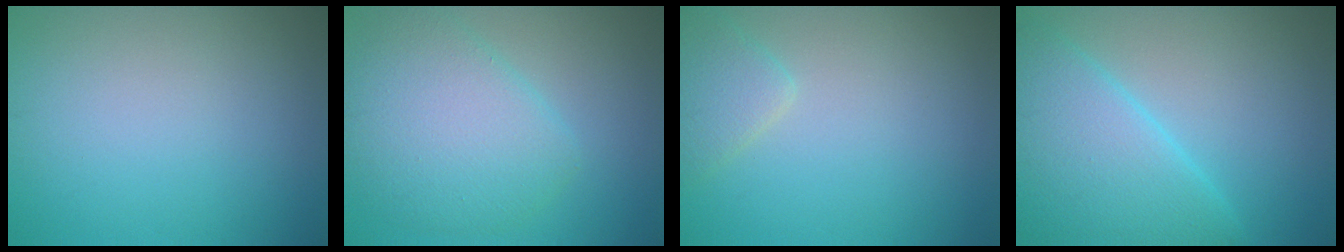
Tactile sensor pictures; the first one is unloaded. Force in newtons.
{"total": 5.8, "press": 5.8, "slide": 0.4}
{"total": 2.1, "press": 2.1, "slide": 0.1}
{"total": 6.8, "press": 6.8, "slide": 0.5}